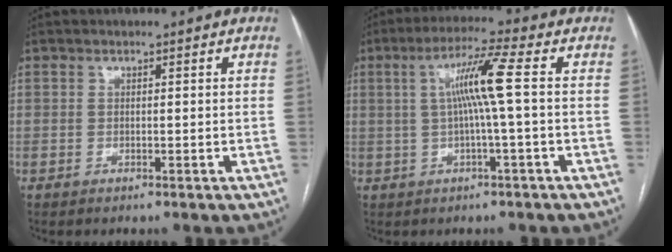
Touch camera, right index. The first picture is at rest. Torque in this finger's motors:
{"motor_torque": [0.95, 0.31, 0.26, 0.15]}